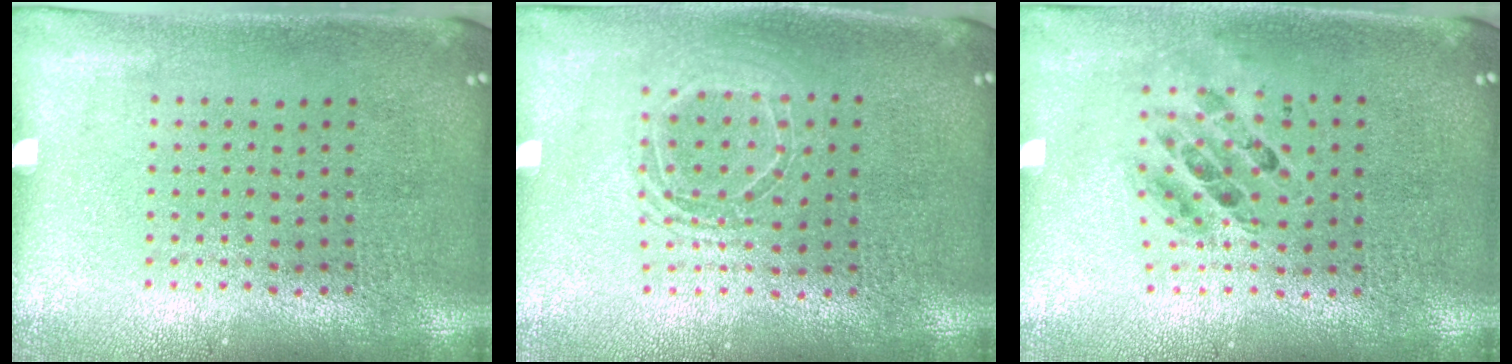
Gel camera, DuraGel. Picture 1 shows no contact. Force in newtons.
{"total": 1.5, "press": 1.3, "slide": 0.8}
{"total": 0.8, "press": 0.7, "slide": 0.1}